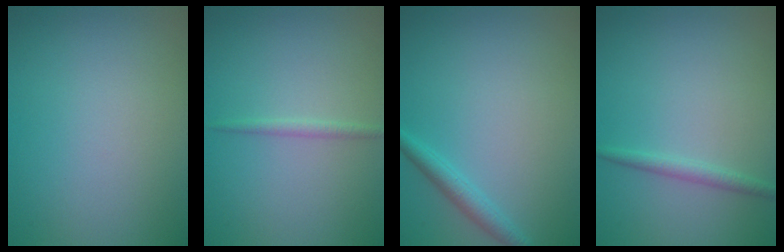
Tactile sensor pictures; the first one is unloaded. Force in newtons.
{"total": 0.9, "press": 0.9, "slide": 0.0}
{"total": 1.8, "press": 1.8, "slide": 0.1}
{"total": 1.3, "press": 1.3, "slide": 0.1}